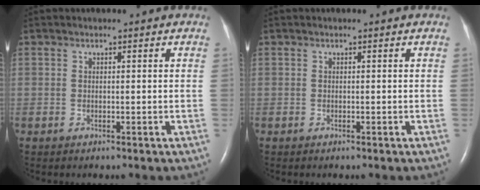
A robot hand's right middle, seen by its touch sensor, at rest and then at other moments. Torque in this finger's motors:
{"motor_torque": [0.04, -0.01, 0.01, 0.00]}